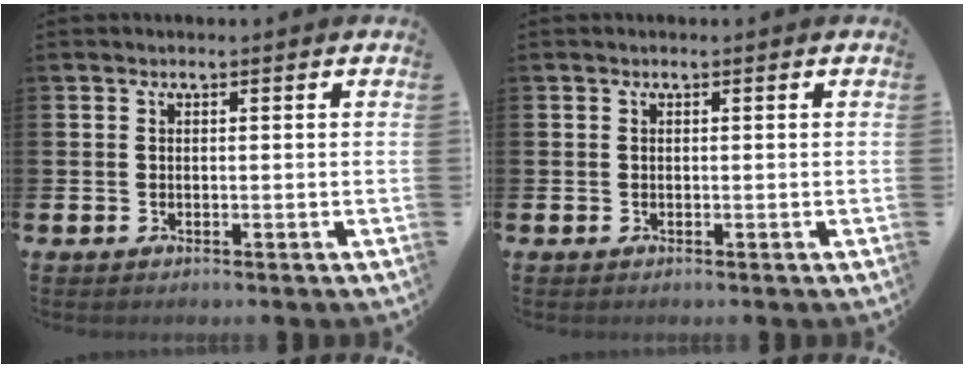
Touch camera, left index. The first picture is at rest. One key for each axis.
{"total": 0.0}